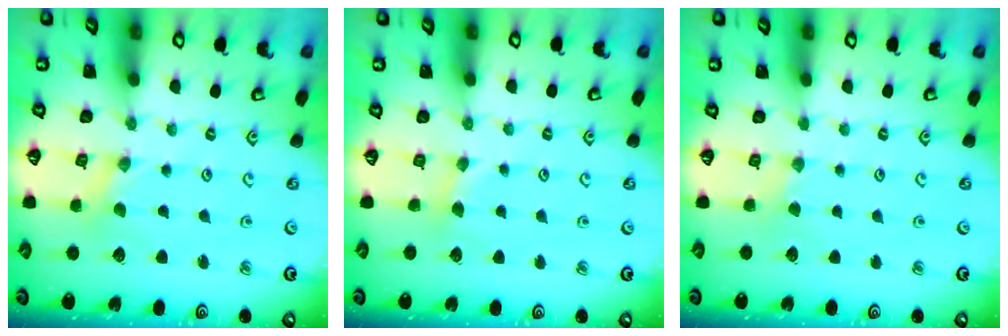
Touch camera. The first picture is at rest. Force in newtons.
{"total": 2.6, "press": 2.6, "slide": 0.3}
{"total": 1.6, "press": 1.5, "slide": 0.4}